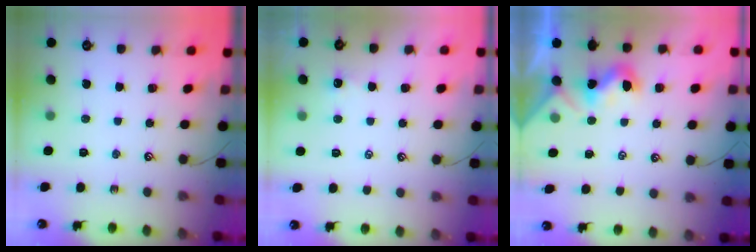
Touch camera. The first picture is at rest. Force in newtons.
{"total": 2.0, "press": 2.0, "slide": 0.4}
{"total": 1.3, "press": 1.3, "slide": 0.4}